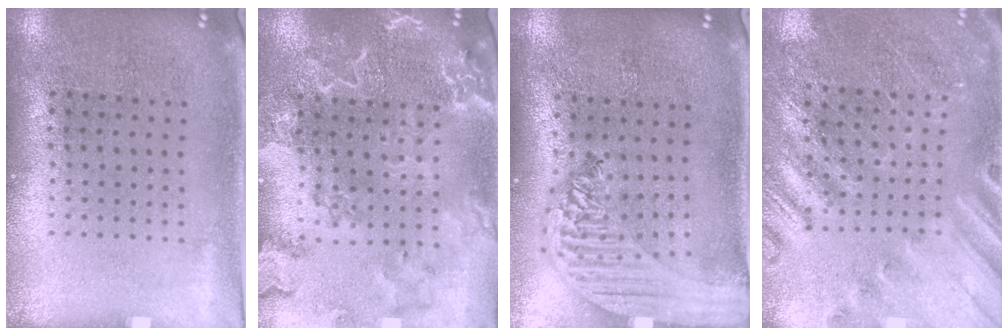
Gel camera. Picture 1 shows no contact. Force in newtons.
{"total": 2.6, "press": 2.5, "slide": 0.9}
{"total": 2.4, "press": 2.1, "slide": 1.2}
{"total": 2.3, "press": 2.3, "slide": 0.3}